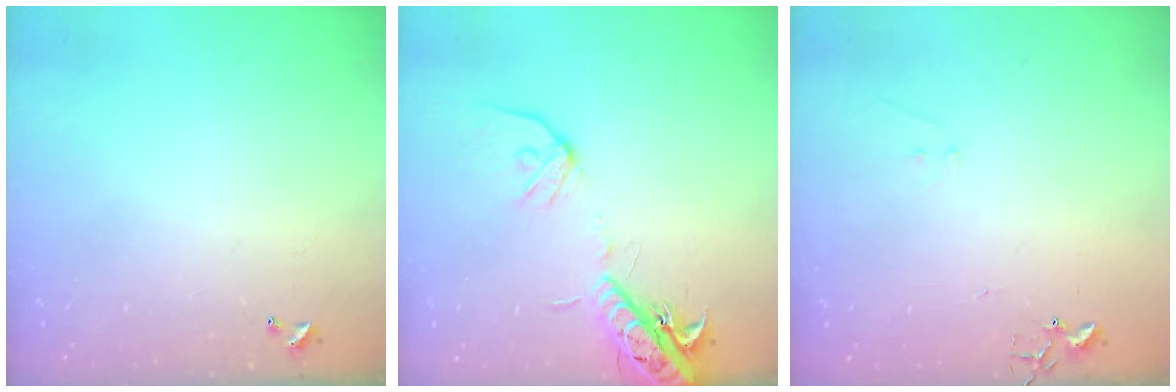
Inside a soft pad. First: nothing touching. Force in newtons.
{"total": 15.1, "press": 14.7, "slide": 3.3}
{"total": 6.1, "press": 6.1, "slide": 0.5}